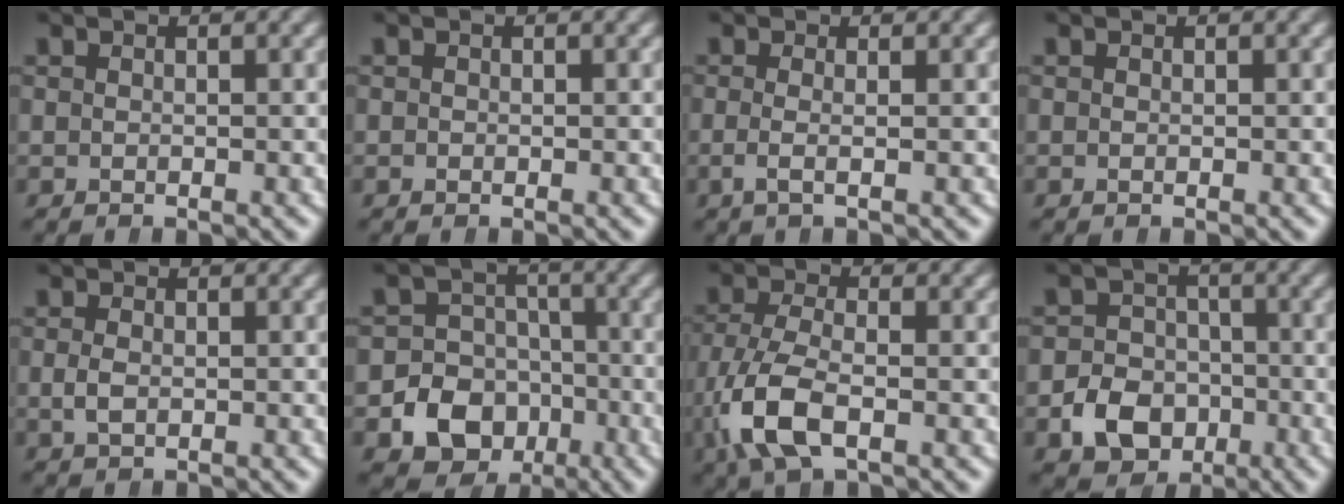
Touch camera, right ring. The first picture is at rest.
{"total": 0.0}
{"total": 1.4, "force": [-0.7, -0.2, 1.3], "torque": [-0.047, -0.021, -0.006]}
{"total": 0.0}
{"total": 0.8, "force": [-0.2, 0.2, 0.7], "torque": [-0.027, -0.016, 0.005]}
{"total": 11.5, "force": [-4.3, 10.1, 3.1], "torque": [-0.070, -0.045, -0.072]}
{"total": 5.4, "force": [-1.4, 3.0, 4.2], "torque": [-0.118, -0.035, -0.006]}
{"total": 5.0, "force": [-2.2, 4.2, 1.6], "torque": [-0.016, -0.016, -0.039]}